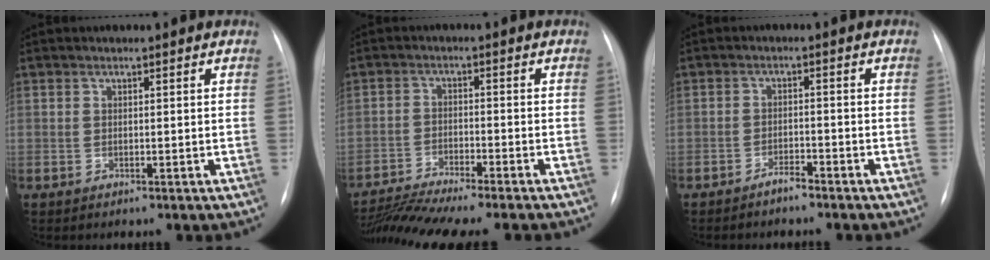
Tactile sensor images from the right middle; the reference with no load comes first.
{"total": 13.0, "force": [-11.6, -0.6, 5.8], "torque": [-0.091, -0.017, -0.184]}
{"total": 2.2, "force": [-2.0, 0.3, 0.9], "torque": [-0.017, 0.000, -0.034]}